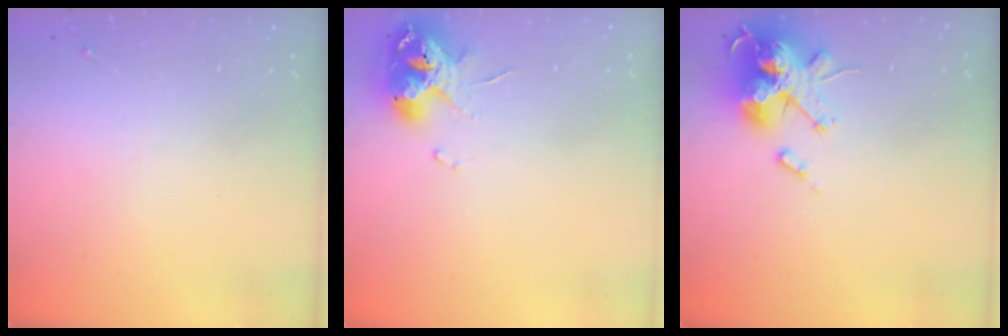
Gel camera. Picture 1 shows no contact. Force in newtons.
{"total": 10.3, "press": 10.3, "slide": 1.3}
{"total": 19.6, "press": 19.6, "slide": 0.1}